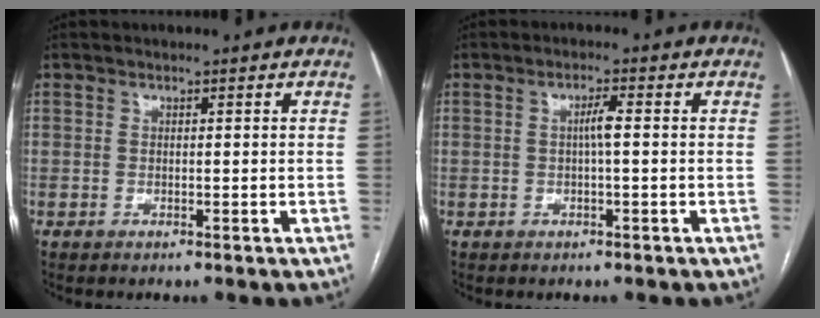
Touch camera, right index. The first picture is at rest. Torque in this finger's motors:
{"motor_torque": [0.15, -0.03, 0.08, 0.06]}